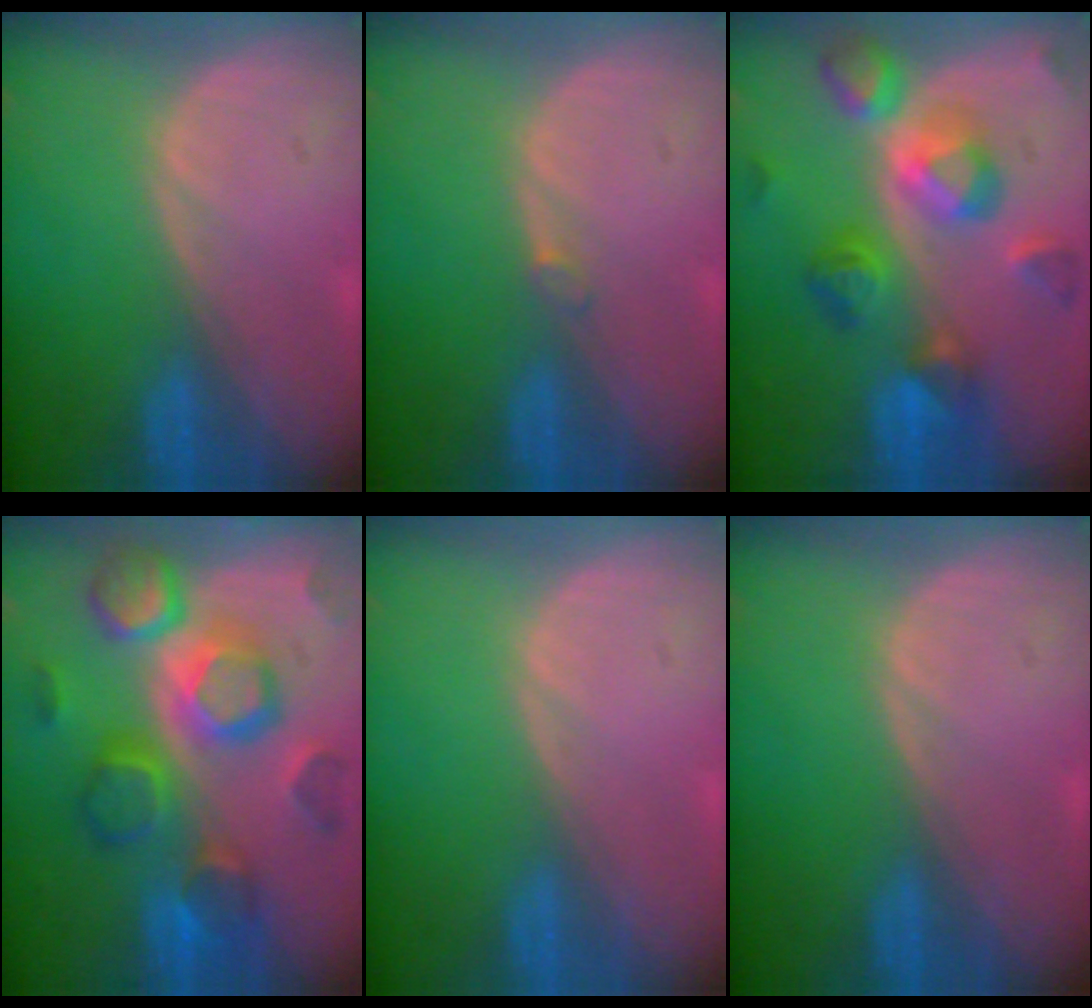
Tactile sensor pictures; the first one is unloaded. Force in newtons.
{"total": 0.7, "press": 0.7, "slide": 0.2}
{"total": 10.2, "press": 10.2, "slide": 0.8}
{"total": 12.3, "press": 12.3, "slide": 1.0}
{"total": 0.0}
{"total": 0.0}